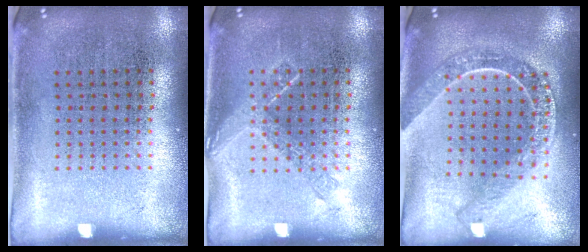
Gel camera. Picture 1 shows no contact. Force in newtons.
{"total": 0.9, "press": 0.8, "slide": 0.3}
{"total": 2.2, "press": 1.9, "slide": 1.2}